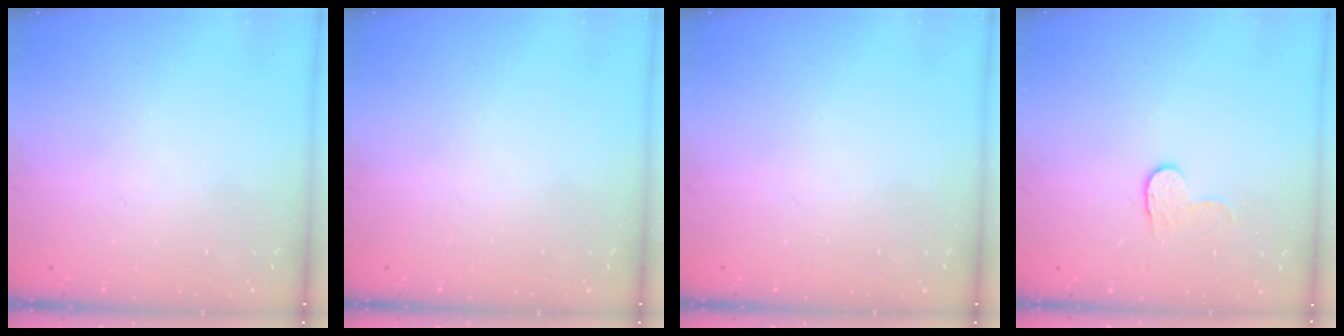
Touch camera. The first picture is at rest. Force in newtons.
{"total": 0.0}
{"total": 0.0}
{"total": 4.5, "press": 4.5, "slide": 0.5}